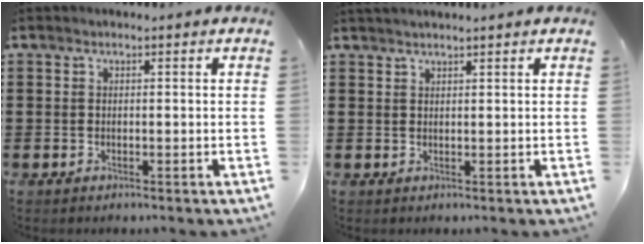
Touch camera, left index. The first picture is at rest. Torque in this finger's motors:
{"motor_torque": [0.91, -1.22, 0.06, 0.03]}